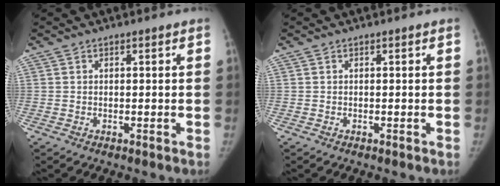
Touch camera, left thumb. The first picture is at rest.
{"total": 0.0}